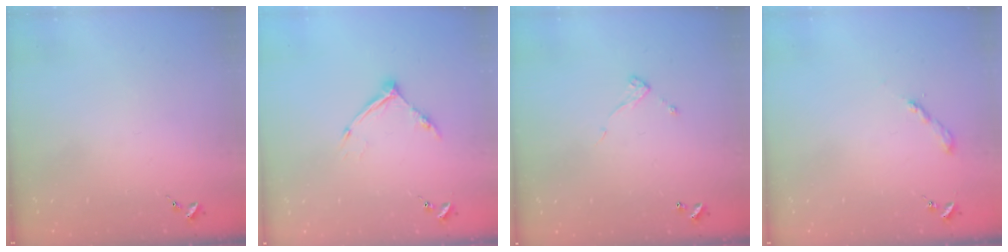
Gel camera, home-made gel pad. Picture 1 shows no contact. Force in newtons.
{"total": 10.0, "press": 9.9, "slide": 0.7}
{"total": 5.3, "press": 5.3, "slide": 0.4}
{"total": 2.0, "press": 2.0, "slide": 0.2}